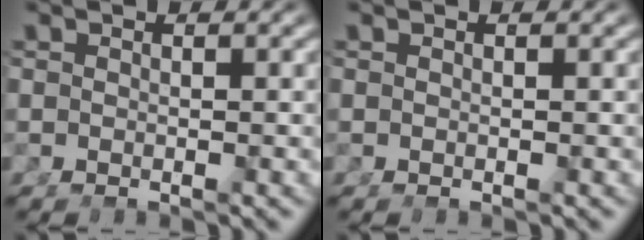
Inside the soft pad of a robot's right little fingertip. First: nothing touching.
{"total": 0.0}